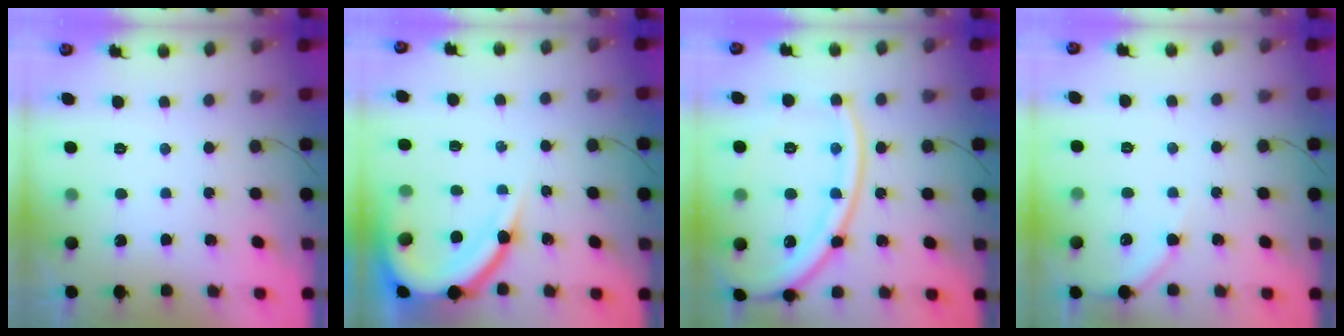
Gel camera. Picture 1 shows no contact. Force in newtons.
{"total": 12.4, "press": 12.3, "slide": 1.4}
{"total": 18.7, "press": 18.6, "slide": 2.3}
{"total": 4.6, "press": 4.5, "slide": 0.7}